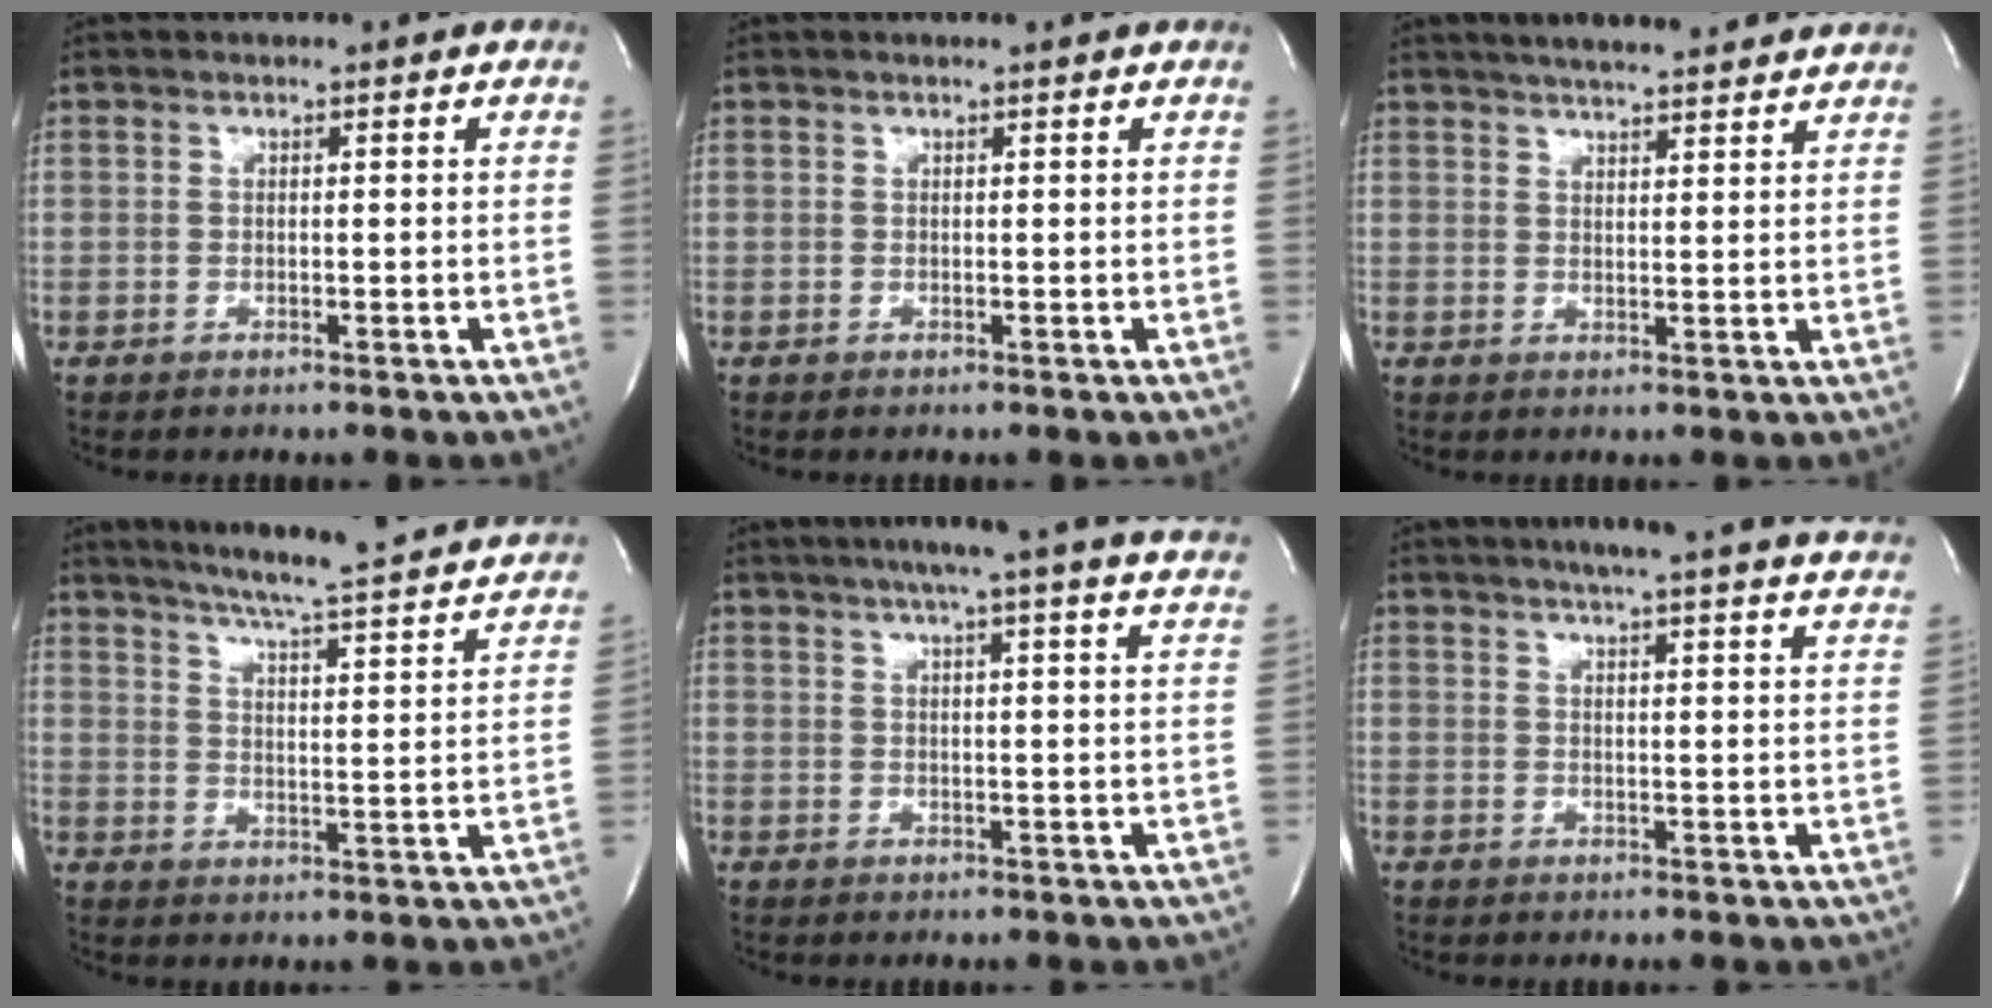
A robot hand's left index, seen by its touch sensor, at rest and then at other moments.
{"total": 0.6, "force": [0.6, -0.1, 0.2], "torque": [-0.006, -0.001, 0.008]}
{"total": 10.7, "force": [9.3, 1.4, 5.0], "torque": [-0.073, 0.014, 0.117]}
{"total": 20.7, "force": [19.0, 0.1, 8.2], "torque": [-0.129, -0.037, 0.242]}
{"total": 20.2, "force": [17.6, -0.8, 9.8], "torque": [-0.152, -0.018, 0.209]}
{"total": 22.2, "force": [19.9, 0.2, 9.8], "torque": [-0.151, -0.029, 0.235]}